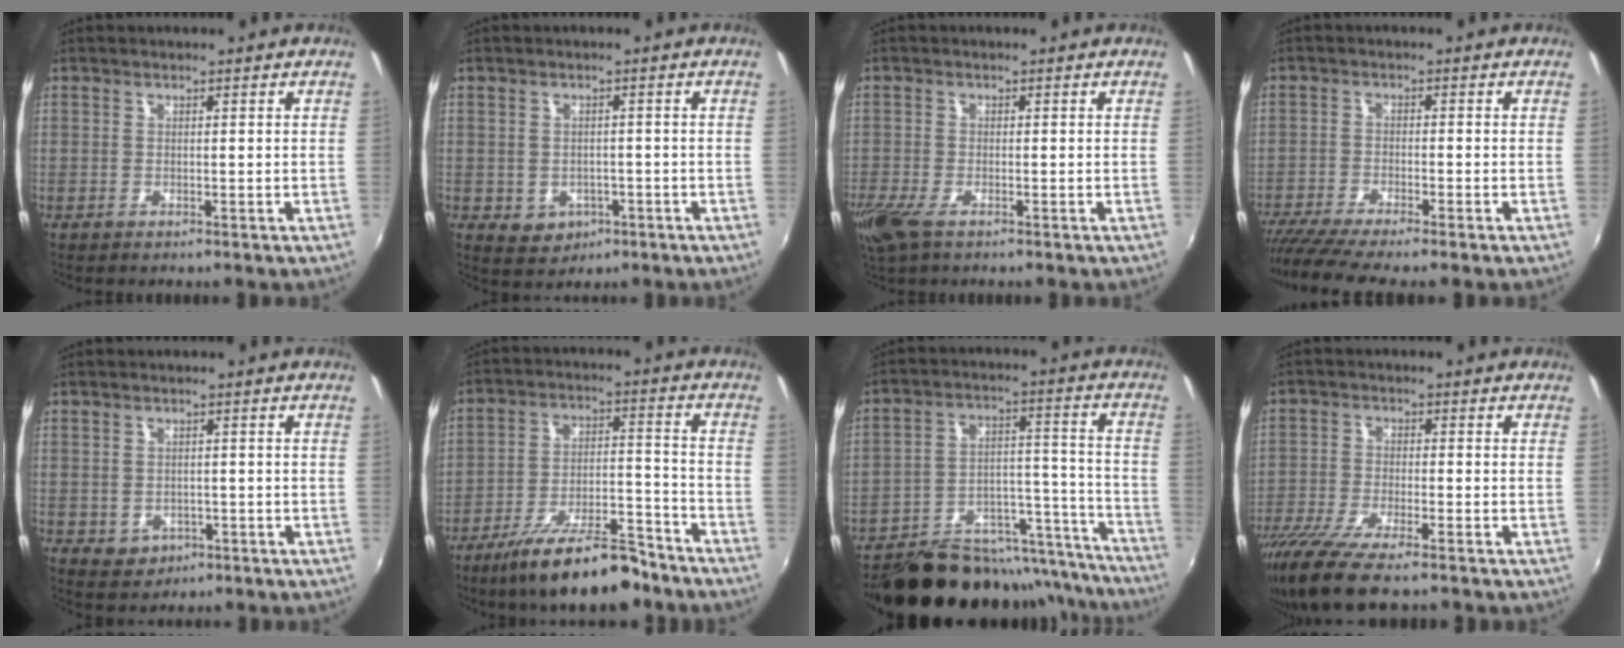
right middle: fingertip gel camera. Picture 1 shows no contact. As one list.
[{"total": 4.9, "force": [-1.7, 4.2, 1.9], "torque": [-0.047, -0.003, -0.011]}, {"total": 5.6, "force": [-3.5, 1.8, 3.9], "torque": [-0.095, -0.023, -0.067]}, {"total": 8.6, "force": [-7.4, -0.1, 4.4], "torque": [-0.105, -0.037, -0.129]}, {"total": 3.9, "force": [-1.2, 3.4, 1.5], "torque": [-0.036, -0.002, -0.006]}, {"total": 16.6, "force": [-13.2, 4.4, 9.1], "torque": [-0.167, -0.005, -0.206]}, {"total": 26.7, "force": [-23.2, 9.2, 9.5], "torque": [-0.150, 0.035, -0.309]}, {"total": 11.1, "force": [-8.5, 1.9, 6.9], "torque": [-0.160, -0.045, -0.159]}]